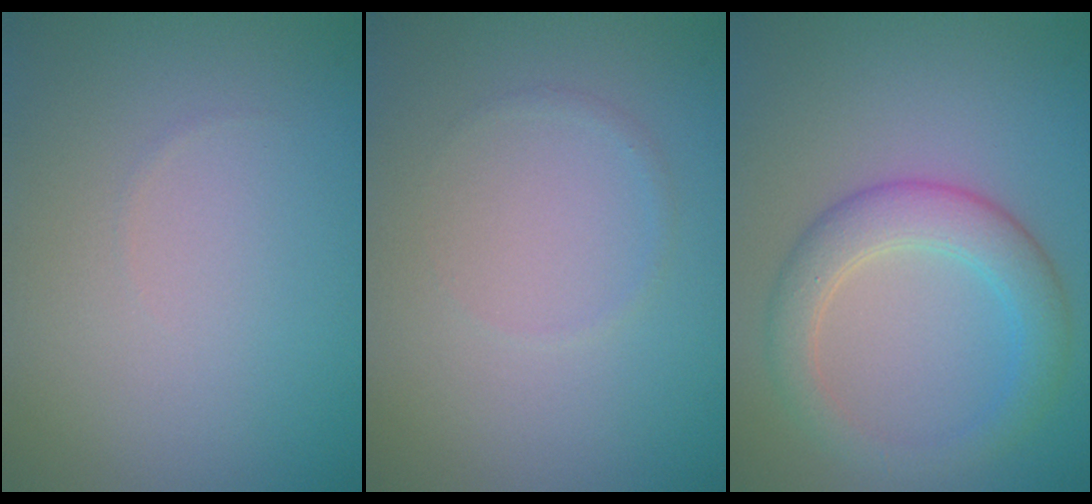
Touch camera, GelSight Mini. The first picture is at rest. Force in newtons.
{"total": 0.5, "press": 0.5, "slide": 0.0}
{"total": 4.2, "press": 4.2, "slide": 0.1}